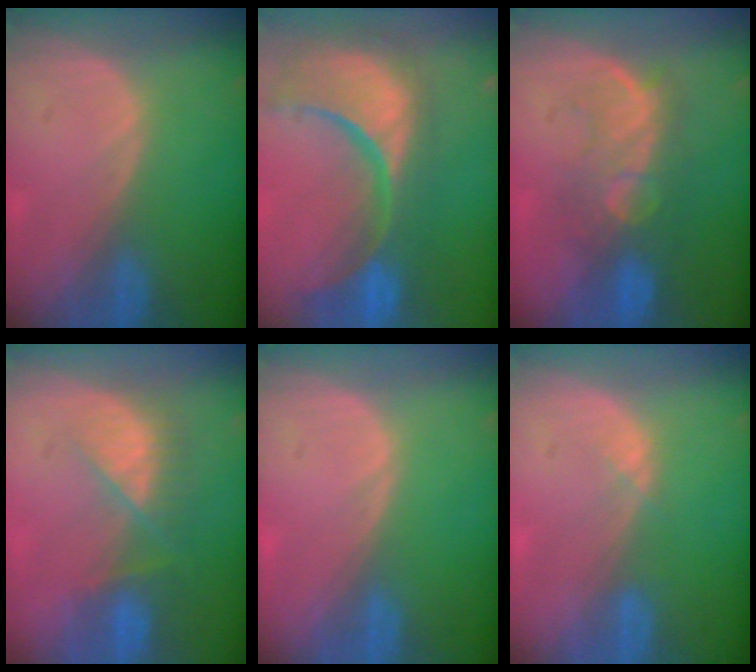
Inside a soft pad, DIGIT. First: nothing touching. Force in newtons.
{"total": 15.5, "press": 12.2, "slide": 9.6}
{"total": 8.8, "press": 8.2, "slide": 3.2}
{"total": 7.5, "press": 6.7, "slide": 3.4}
{"total": 0.0}
{"total": 0.9, "press": 0.9, "slide": 0.3}